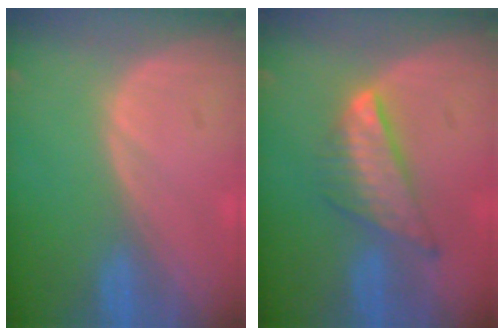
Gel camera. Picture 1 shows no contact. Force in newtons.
{"total": 7.4, "press": 6.5, "slide": 3.6}